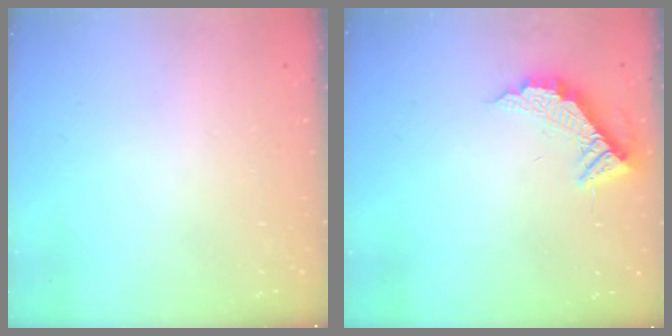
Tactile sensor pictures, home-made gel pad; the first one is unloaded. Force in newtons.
{"total": 11.5, "press": 11.5, "slide": 0.6}